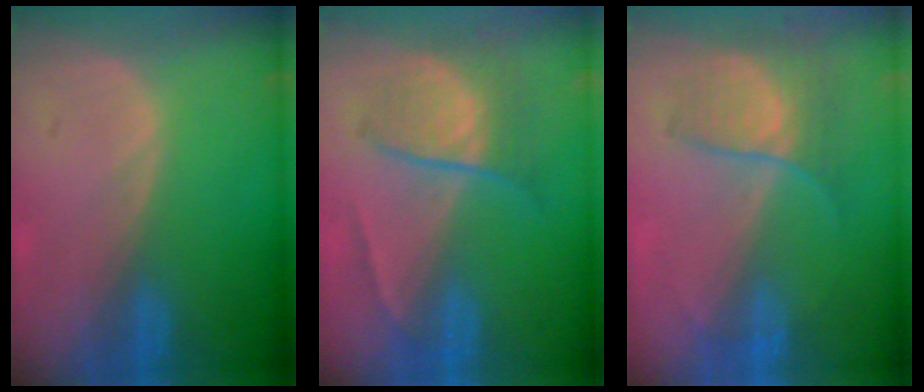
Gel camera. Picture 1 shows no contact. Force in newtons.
{"total": 6.6, "press": 6.2, "slide": 2.4}
{"total": 7.0, "press": 6.0, "slide": 3.7}